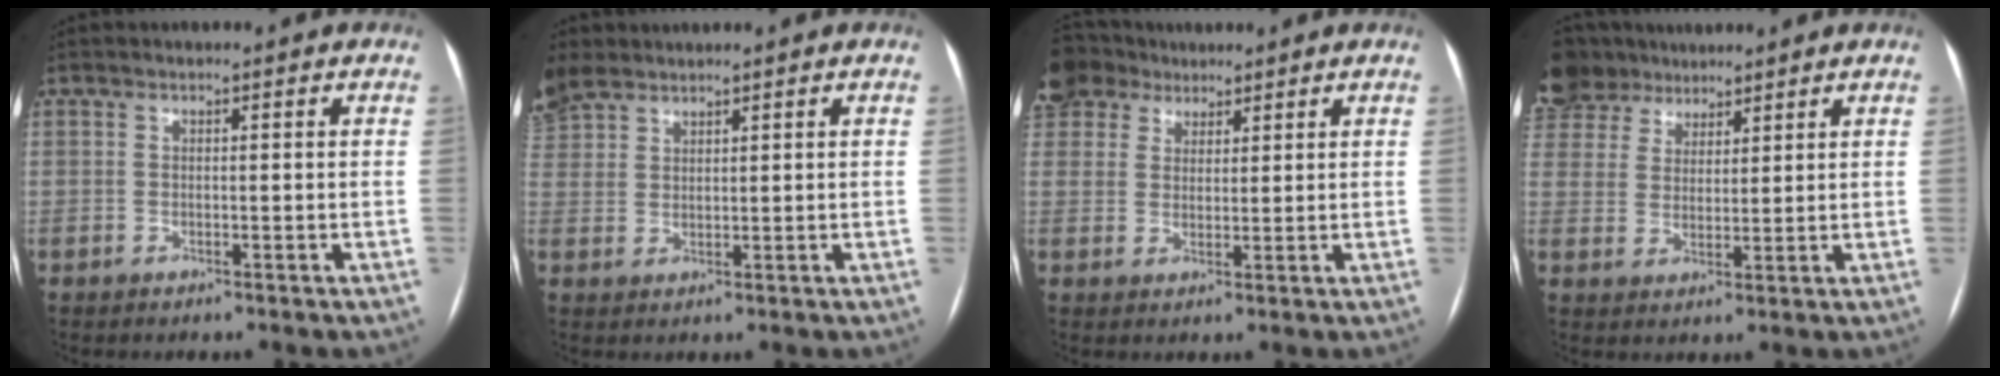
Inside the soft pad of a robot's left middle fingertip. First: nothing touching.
{"total": 4.7, "force": [4.4, 1.0, 1.5], "torque": [-0.056, 0.006, 0.106]}
{"total": 5.6, "force": [4.8, 3.0, 0.2], "torque": [-0.009, 0.017, 0.100]}
{"total": 9.6, "force": [7.9, 5.0, 2.2], "torque": [-0.065, 0.029, 0.156]}